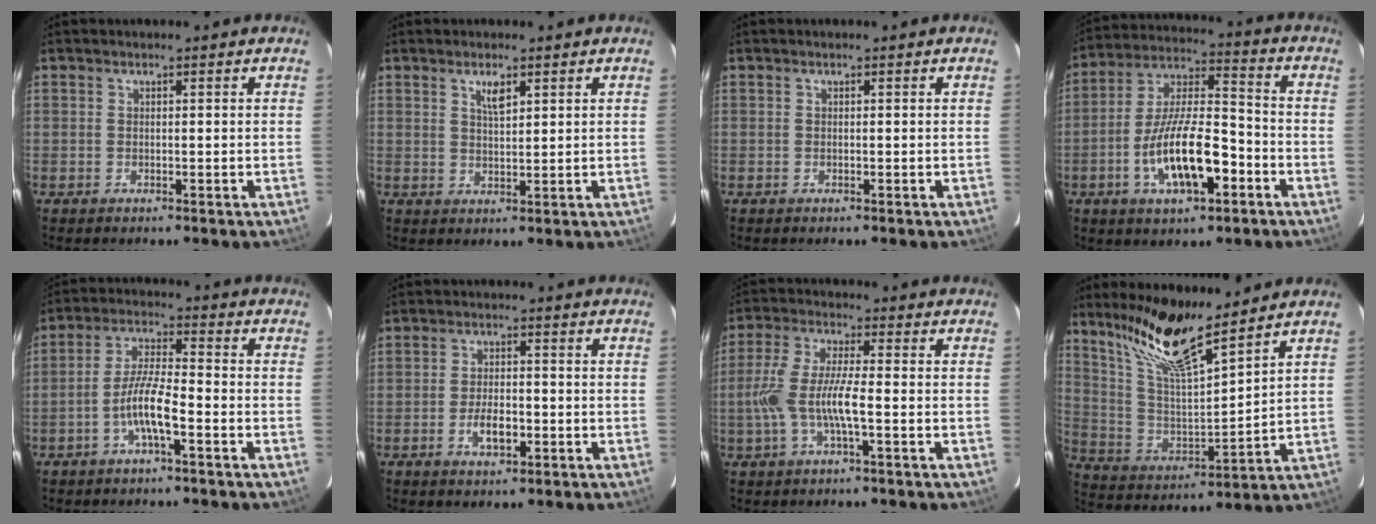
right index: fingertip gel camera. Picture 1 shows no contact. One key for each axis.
{"total": 3.1, "fx": 1.7, "fy": 1.1, "fz": 2.3, "tx": -0.037, "ty": -0.001, "tz": 0.032}
{"total": 0.0}
{"total": 15.5, "fx": -6.0, "fy": 5.4, "fz": 13.3, "tx": -0.255, "ty": 0.004, "tz": -0.102}
{"total": 7.3, "fx": -3.3, "fy": 0.9, "fz": 6.5, "tx": -0.133, "ty": 0.007, "tz": -0.061}
{"total": 5.1, "fx": -2.0, "fy": 2.2, "fz": 4.1, "tx": -0.084, "ty": 0.000, "tz": -0.031}
{"total": 9.5, "fx": -2.2, "fy": 1.7, "fz": 9.1, "tx": -0.193, "ty": 0.000, "tz": -0.040}
{"total": 15.4, "fx": 11.9, "fy": 1.9, "fz": 9.7, "tx": -0.179, "ty": -0.005, "tz": 0.233}